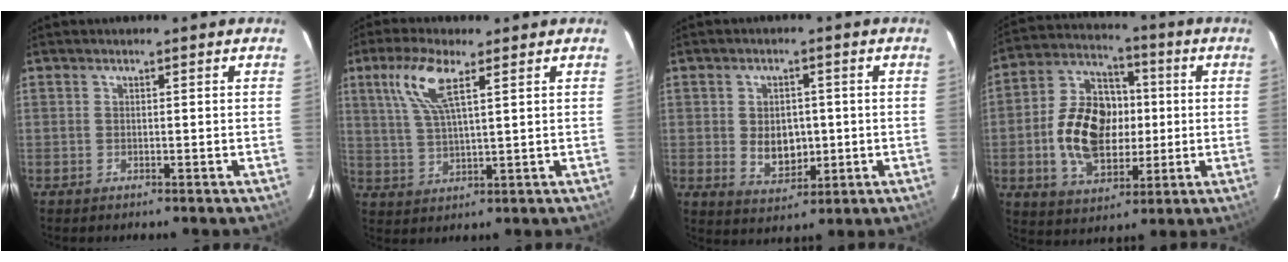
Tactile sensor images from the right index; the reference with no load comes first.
{"total": 8.6, "force": [4.1, 2.1, 7.2], "torque": [-0.155, 0.010, 0.086]}
{"total": 6.8, "force": [-0.4, 5.1, 4.6], "torque": [-0.084, -0.002, 0.007]}
{"total": 16.5, "force": [-1.2, 11.2, 12.0], "torque": [-0.246, 0.026, -0.011]}